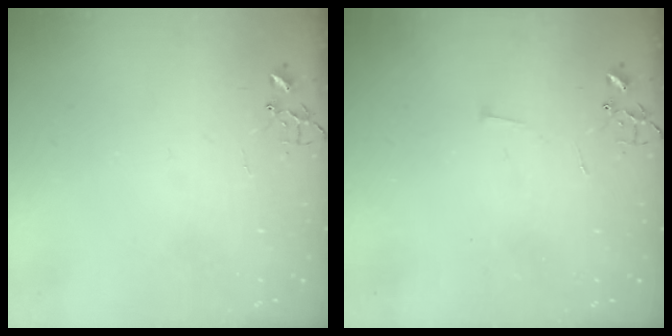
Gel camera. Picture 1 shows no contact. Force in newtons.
{"total": 3.0, "press": 2.9, "slide": 0.3}